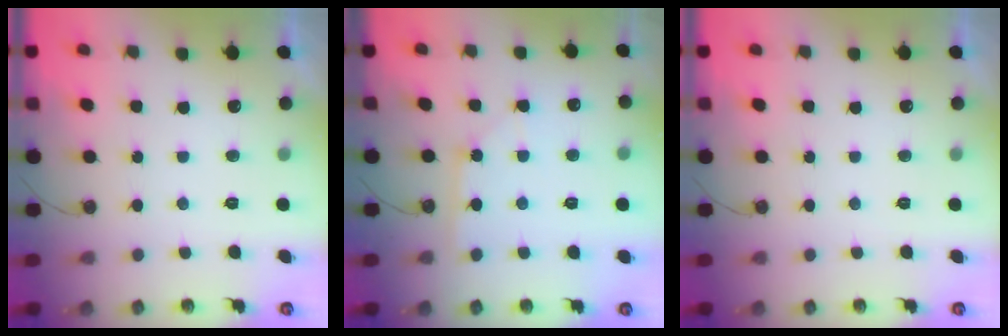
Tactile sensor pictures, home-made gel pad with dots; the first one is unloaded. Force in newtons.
{"total": 2.1, "press": 2.1, "slide": 0.3}
{"total": 0.0}